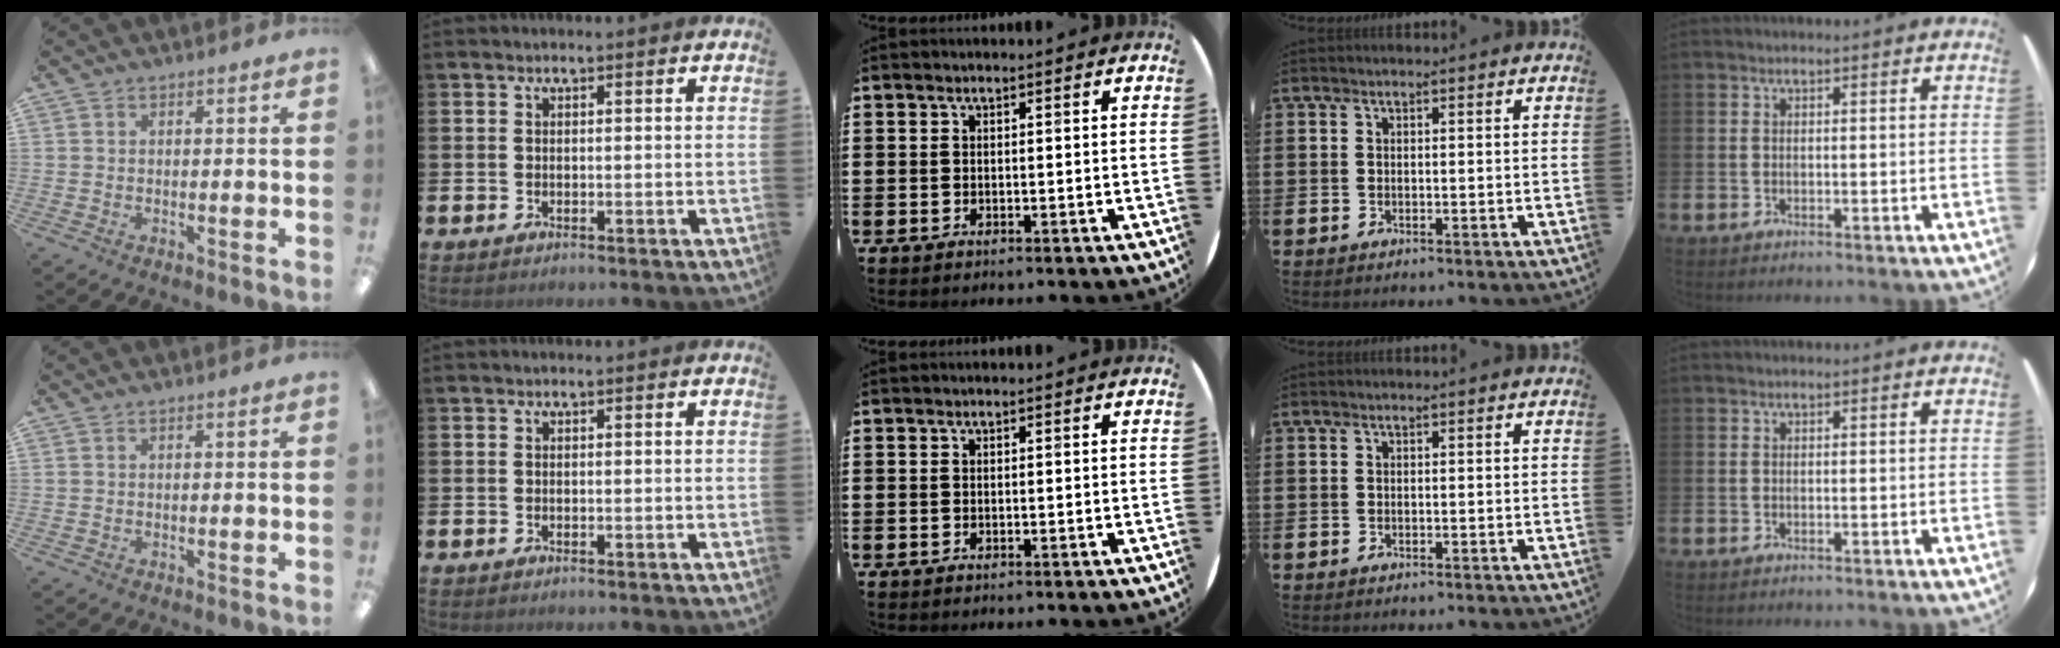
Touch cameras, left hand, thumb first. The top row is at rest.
{}